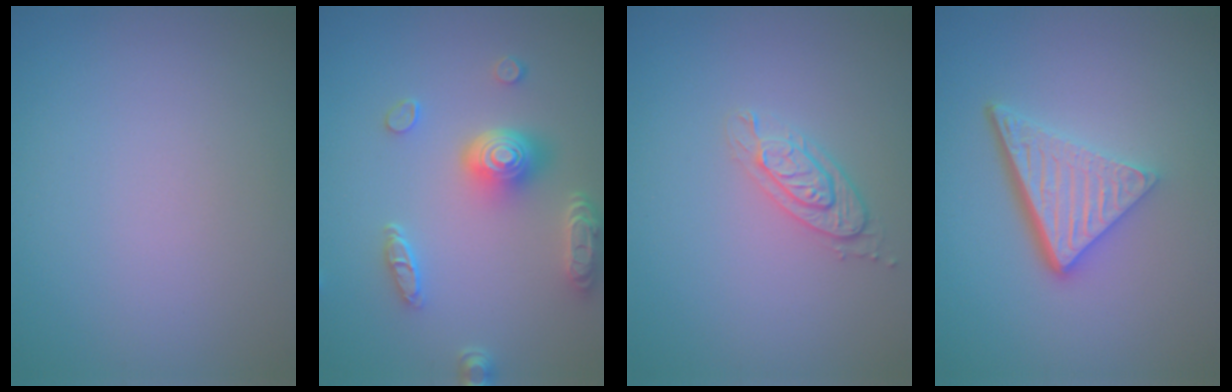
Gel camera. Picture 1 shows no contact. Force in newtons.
{"total": 4.9, "press": 4.0, "slide": 2.9}
{"total": 2.0, "press": 1.9, "slide": 0.6}
{"total": 5.5, "press": 3.7, "slide": 4.0}